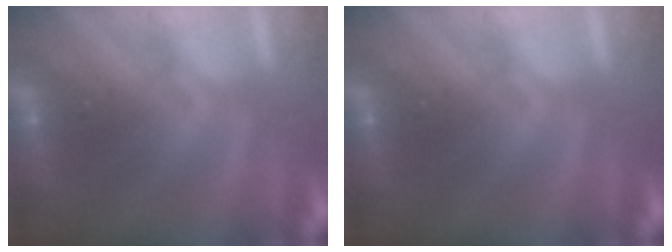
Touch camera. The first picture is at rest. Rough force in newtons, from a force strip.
{"total": 0.0}